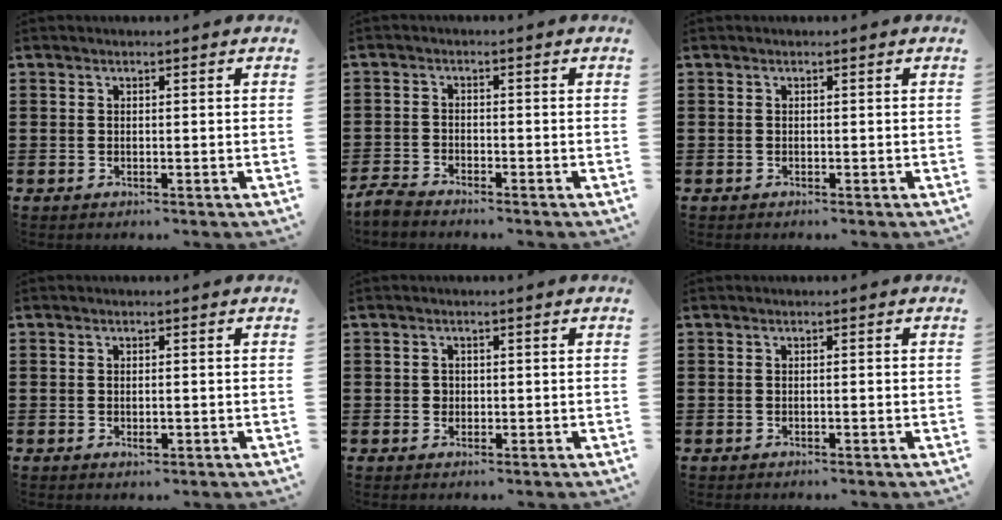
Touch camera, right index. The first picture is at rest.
{"total": 2.5, "force": [-2.5, 0.3, 0.3], "torque": [-0.016, 0.000, -0.055]}
{"total": 0.0}
{"total": 1.2, "force": [-0.2, 0.4, 1.1], "torque": [-0.020, -0.005, -0.002]}
{"total": 1.0, "force": [0.1, 1.0, 0.4], "torque": [-0.010, 0.004, 0.001]}
{"total": 0.5, "force": [-0.2, -0.1, 0.5], "torque": [-0.008, -0.002, -0.003]}